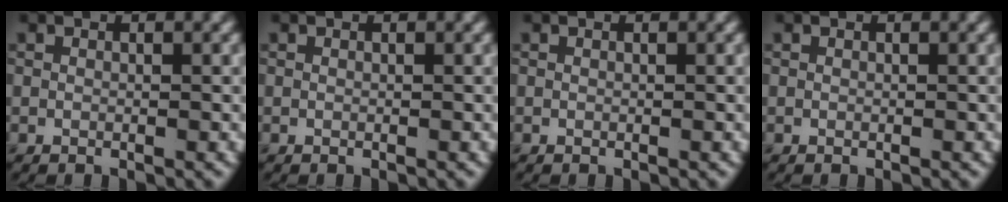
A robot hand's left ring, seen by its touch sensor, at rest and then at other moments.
{"total": 0.0}
{"total": 0.0}
{"total": 0.0}